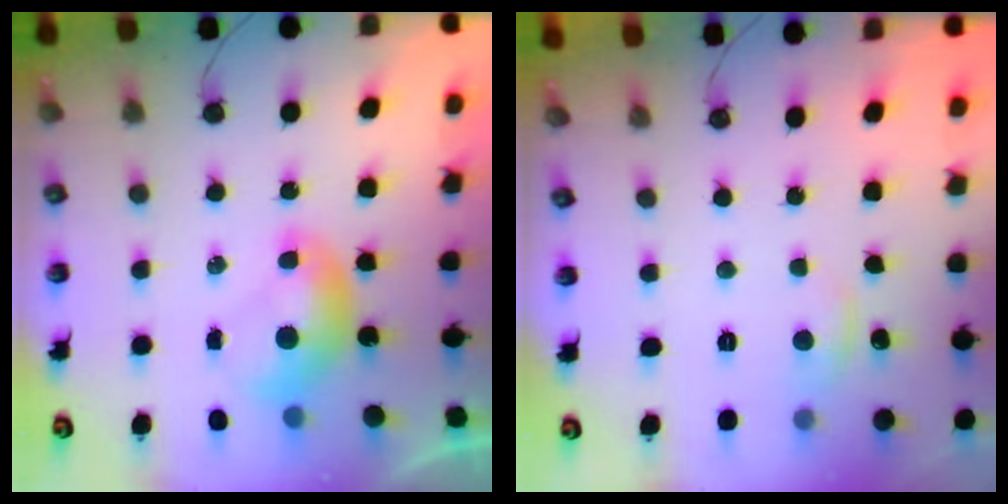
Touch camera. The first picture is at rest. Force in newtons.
{"total": 0.7, "press": 0.1, "slide": 0.7}